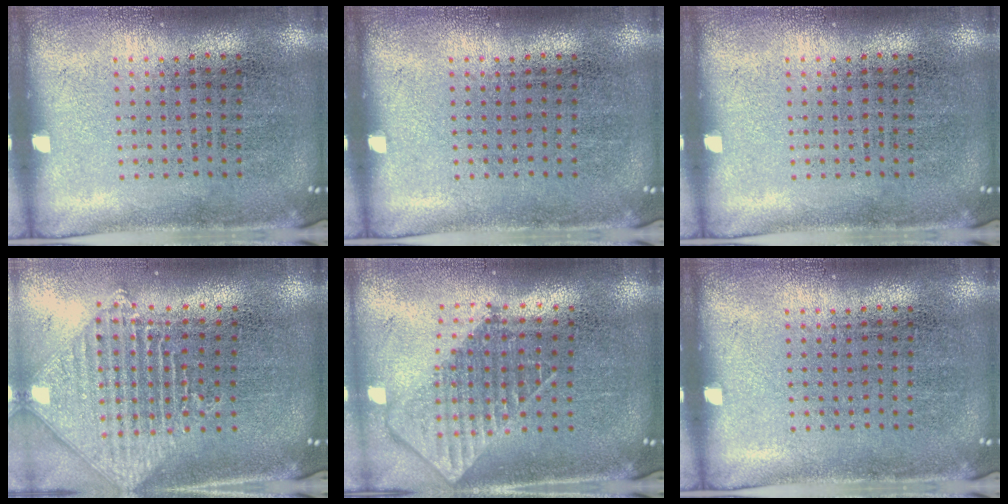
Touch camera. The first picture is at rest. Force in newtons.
{"total": 0.0}
{"total": 0.0}
{"total": 1.9, "press": 1.6, "slide": 1.1}
{"total": 2.0, "press": 1.5, "slide": 1.3}
{"total": 0.0}